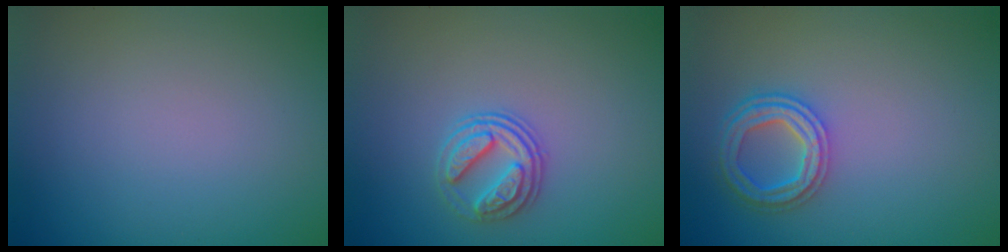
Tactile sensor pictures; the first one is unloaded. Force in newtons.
{"total": 2.7, "press": 2.5, "slide": 1.0}
{"total": 4.0, "press": 3.5, "slide": 1.9}